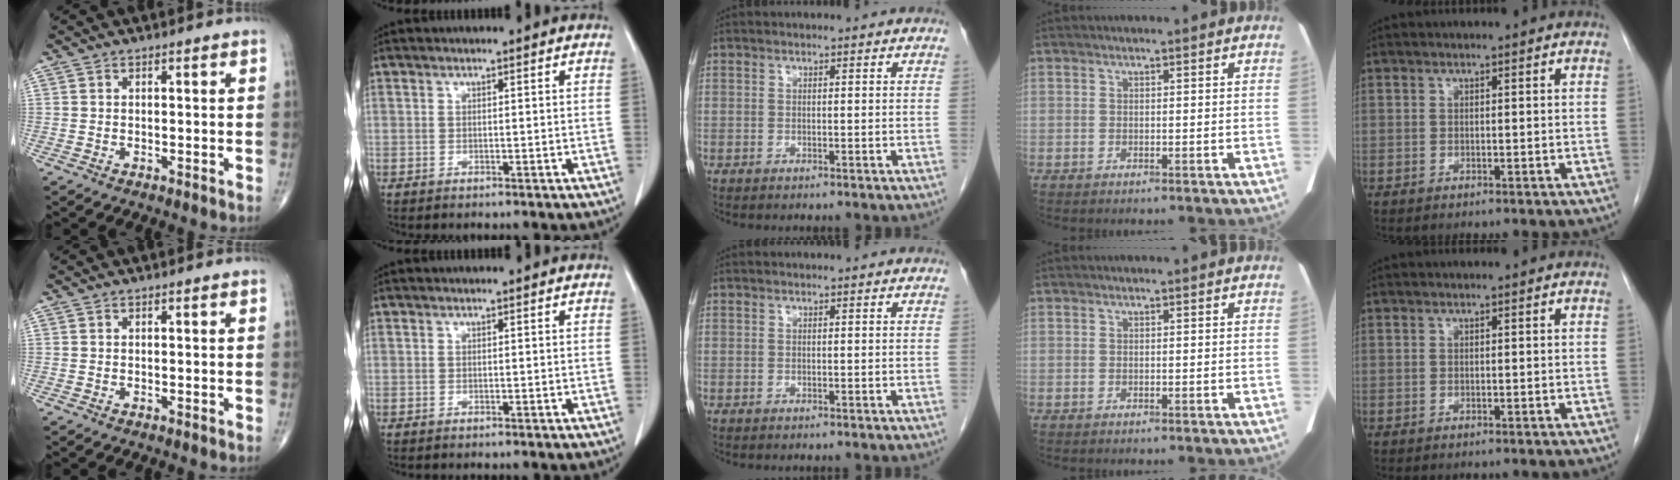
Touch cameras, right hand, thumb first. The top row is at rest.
{}